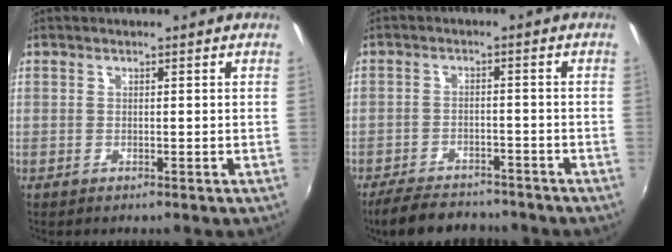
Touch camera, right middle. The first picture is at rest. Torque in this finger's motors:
{"motor_torque": [1.08, -1.06, 0.39, 0.14]}